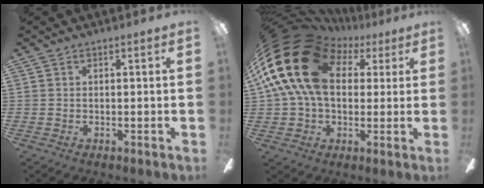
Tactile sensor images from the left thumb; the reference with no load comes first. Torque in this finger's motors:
{"motor_torque": [-0.25, 1.88, 1.45, -1.32, 0.96]}